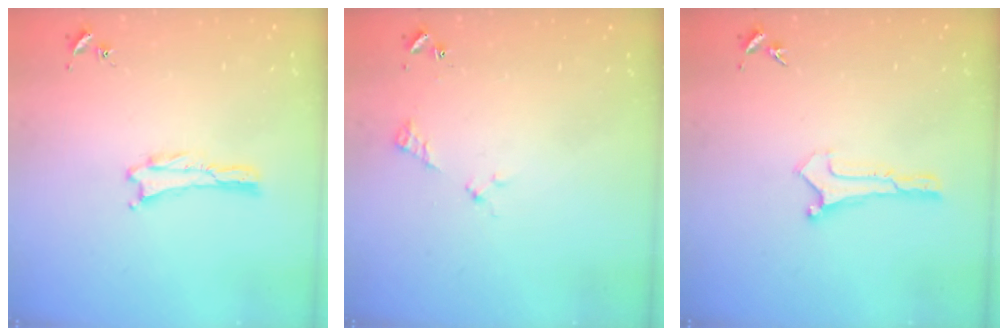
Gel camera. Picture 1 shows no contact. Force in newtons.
{"total": 2.5, "press": 2.5, "slide": 0.3}
{"total": 0.0}